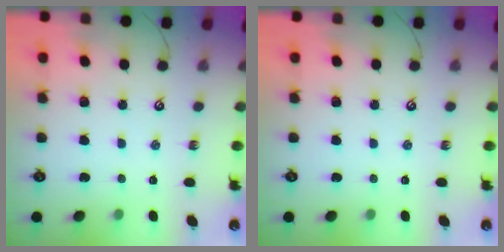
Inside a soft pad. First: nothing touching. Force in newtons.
{"total": 0.0}